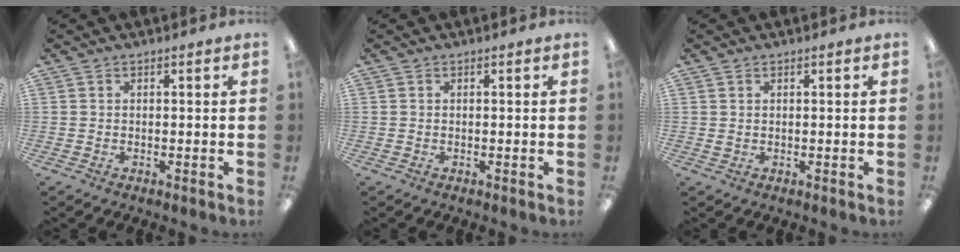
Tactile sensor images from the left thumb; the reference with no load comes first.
{"total": 0.0}
{"total": 0.7, "force": [0.3, 0.5, 0.5], "torque": [-0.011, 0.003, 0.004]}